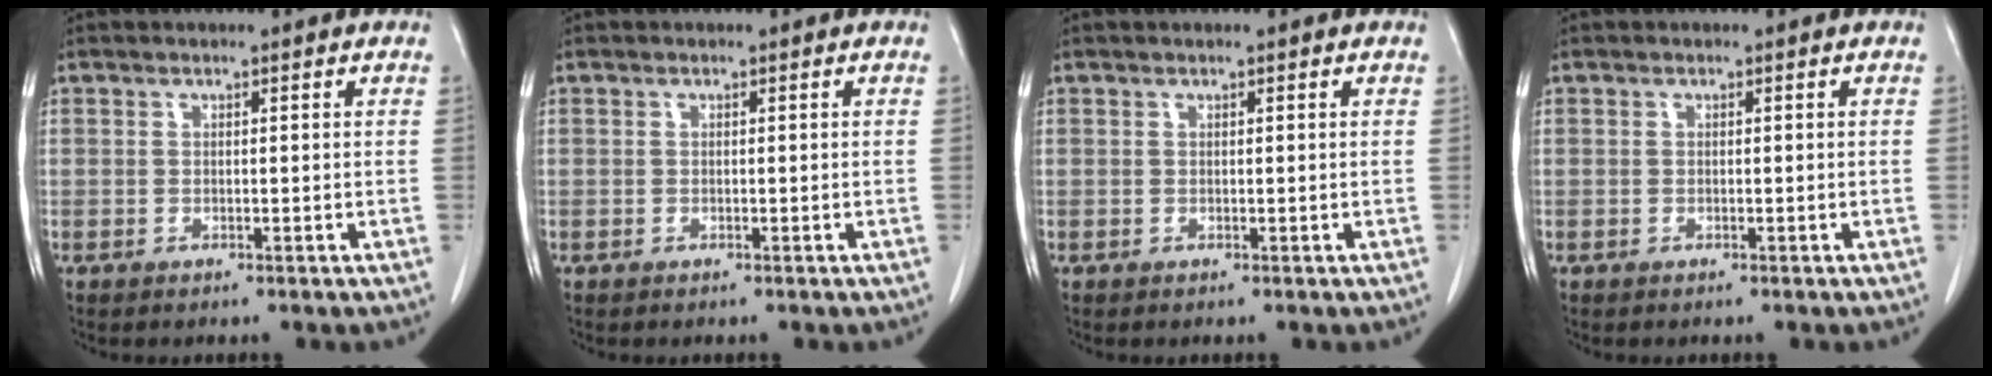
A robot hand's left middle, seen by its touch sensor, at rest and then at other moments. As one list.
[{"total": 0.0}, {"total": 0.8, "force": [0.6, 0.0, 0.5], "torque": [-0.006, 0.009, 0.010]}, {"total": 0.0}]